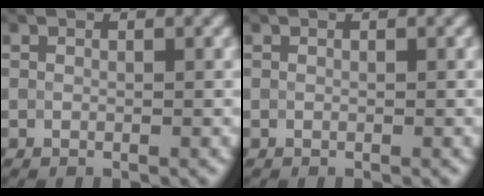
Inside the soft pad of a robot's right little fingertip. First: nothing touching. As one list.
[{"total": 0.0}]